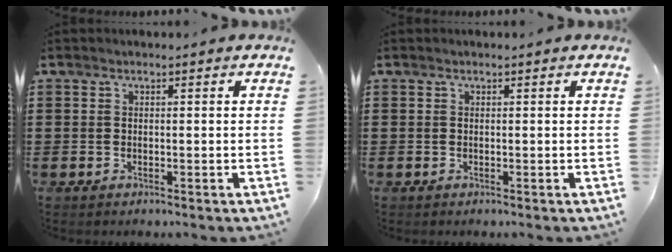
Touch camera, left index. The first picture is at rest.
{"total": 0.0}